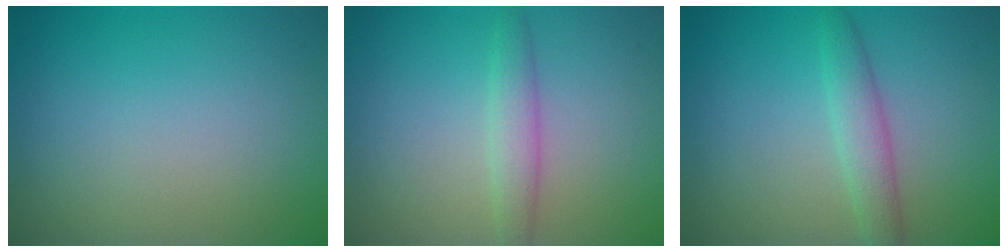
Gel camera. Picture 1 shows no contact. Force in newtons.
{"total": 2.2, "press": 2.2, "slide": 0.1}
{"total": 2.6, "press": 2.6, "slide": 0.1}